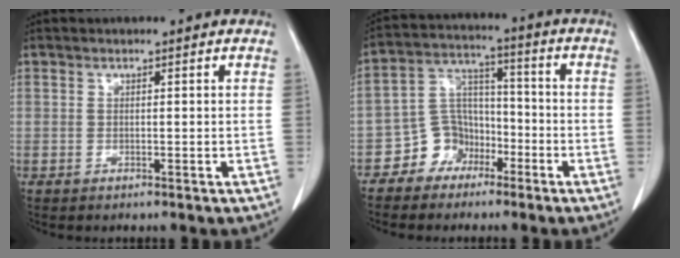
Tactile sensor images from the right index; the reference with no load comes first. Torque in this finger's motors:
{"motor_torque": [0.01, -0.06, -0.12, -0.07]}